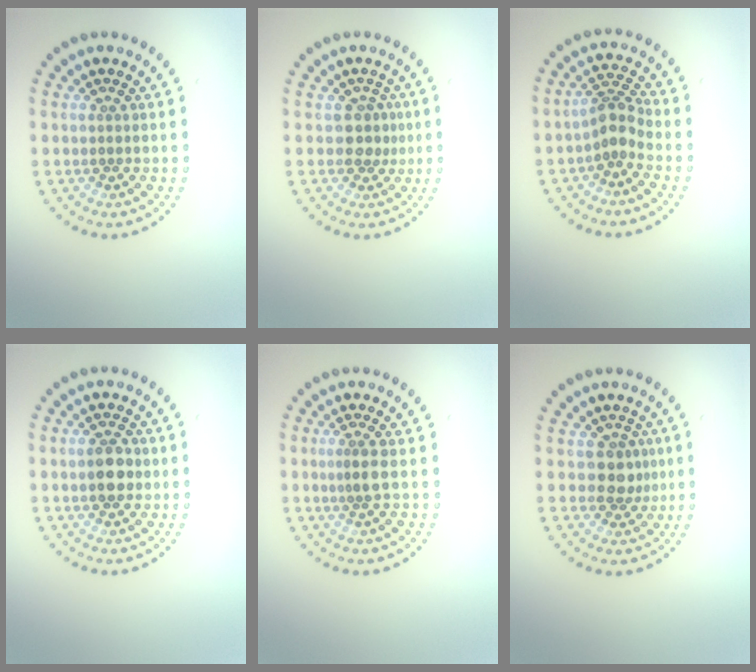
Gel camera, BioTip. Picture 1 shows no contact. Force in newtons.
{"total": 2.0, "press": 1.6, "slide": 1.1}
{"total": 2.6, "press": 2.0, "slide": 1.7}
{"total": 3.1, "press": 3.1, "slide": 0.2}
{"total": 1.5, "press": 1.1, "slide": 1.0}
{"total": 2.2, "press": 1.9, "slide": 1.2}